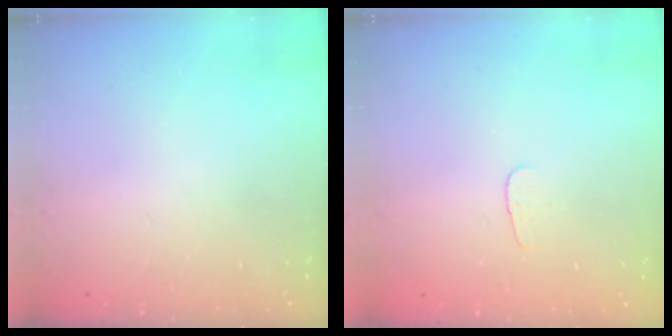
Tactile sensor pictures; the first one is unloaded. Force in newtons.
{"total": 2.9, "press": 2.8, "slide": 0.3}